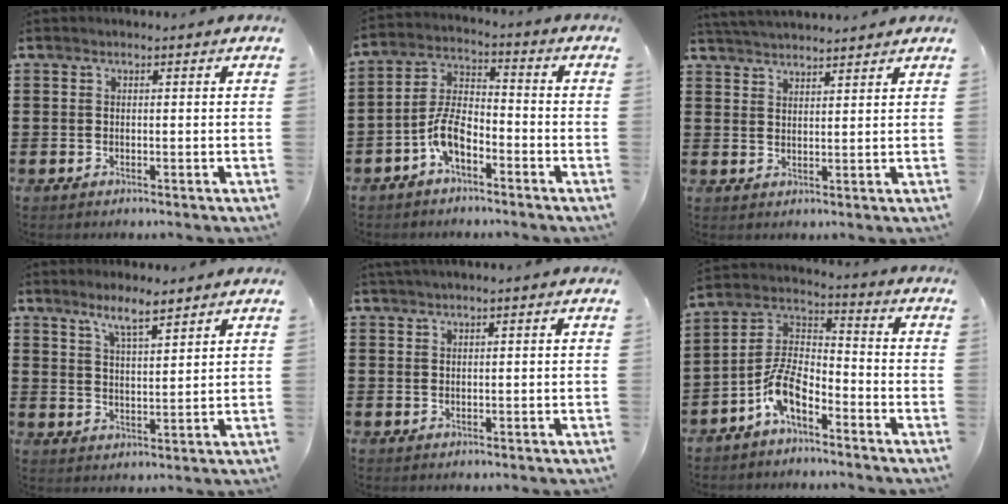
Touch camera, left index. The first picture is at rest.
{"total": 6.8, "force": [-3.8, 2.8, 4.9], "torque": [-0.118, 0.004, -0.079]}
{"total": 3.2, "force": [3.2, -0.2, 0.2], "torque": [-0.014, -0.008, 0.059]}
{"total": 5.0, "force": [4.1, 0.5, 2.8], "torque": [-0.066, -0.004, 0.072]}
{"total": 1.0, "force": [0.7, -0.1, 0.7], "torque": [-0.012, -0.001, 0.014]}
{"total": 8.1, "force": [-5.4, 2.9, 5.2], "torque": [-0.131, -0.005, -0.113]}